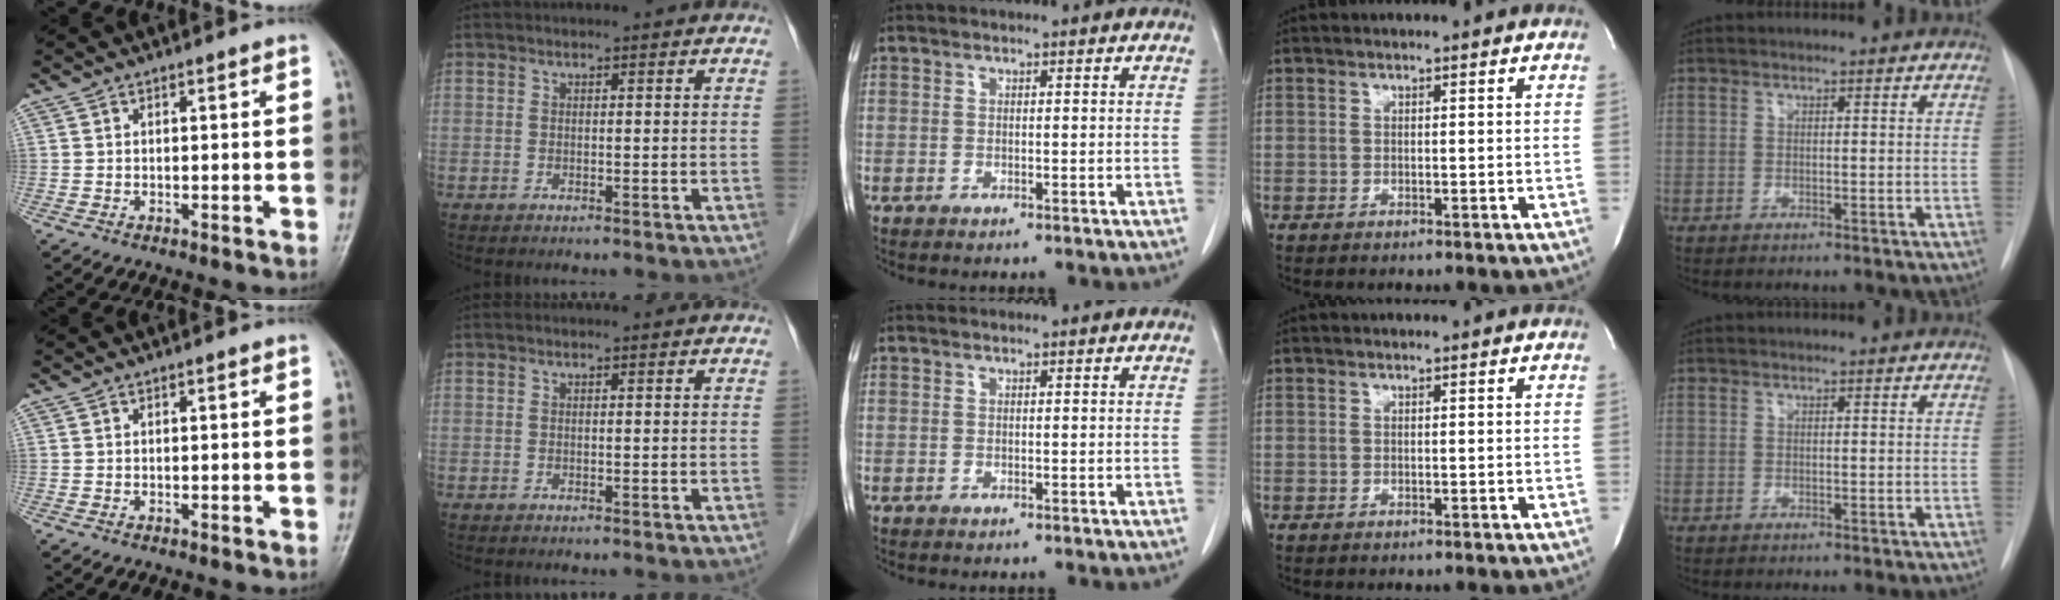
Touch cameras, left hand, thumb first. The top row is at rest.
{}